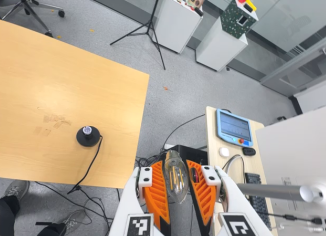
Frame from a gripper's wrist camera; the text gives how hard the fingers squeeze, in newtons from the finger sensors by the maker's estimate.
{"total": 12.5, "left": 12.7, "right": 12.4}